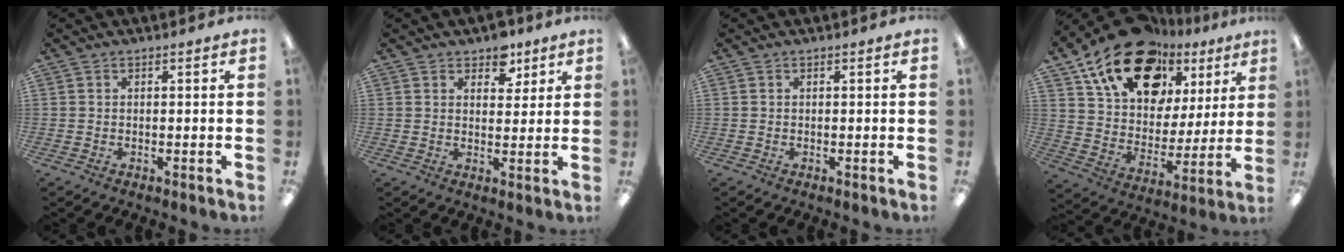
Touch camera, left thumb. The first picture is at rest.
{"total": 5.7, "force": [4.1, 3.5, 2.0], "torque": [-0.013, -0.019, 0.068]}
{"total": 0.0}
{"total": 21.5, "force": [13.9, 12.5, 10.7], "torque": [-0.181, -0.070, 0.250]}